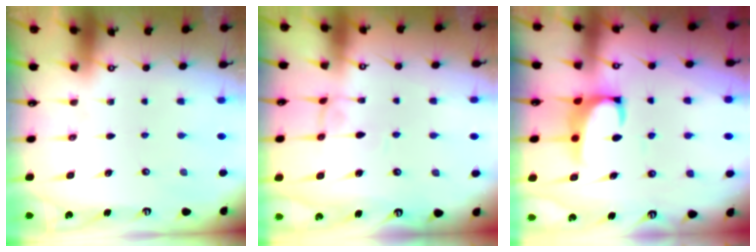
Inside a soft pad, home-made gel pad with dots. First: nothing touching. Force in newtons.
{"total": 2.3, "press": 2.3, "slide": 0.2}
{"total": 2.3, "press": 2.1, "slide": 1.0}